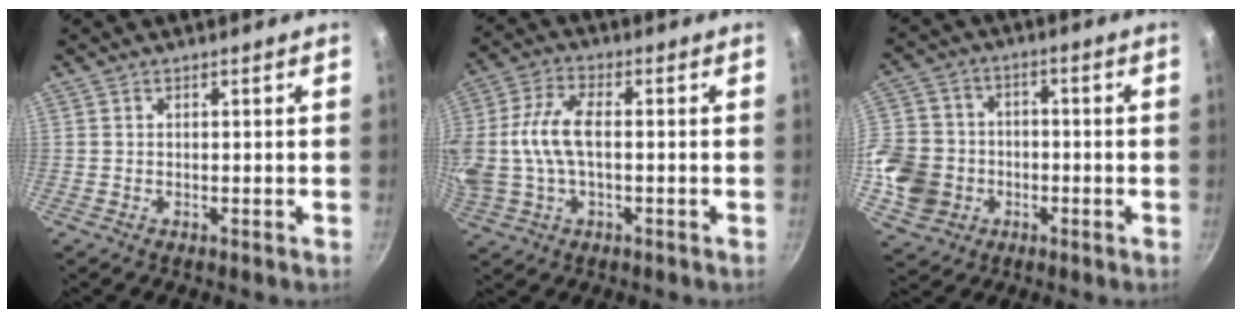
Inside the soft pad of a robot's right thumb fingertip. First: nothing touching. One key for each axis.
{"total": 12.8, "fx": -0.1, "fy": 6.9, "fz": 10.8, "tx": -0.233, "ty": 0.015, "tz": -0.012}
{"total": 14.5, "fx": -4.0, "fy": 12.4, "fz": 6.5, "tx": -0.125, "ty": 0.037, "tz": -0.081}